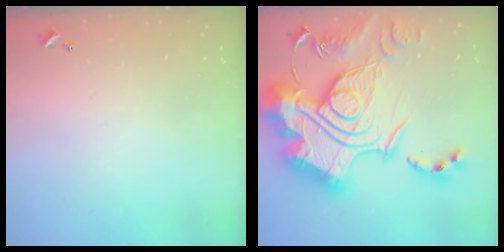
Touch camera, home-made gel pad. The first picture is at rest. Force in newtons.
{"total": 0.7, "press": 0.7, "slide": 0.1}